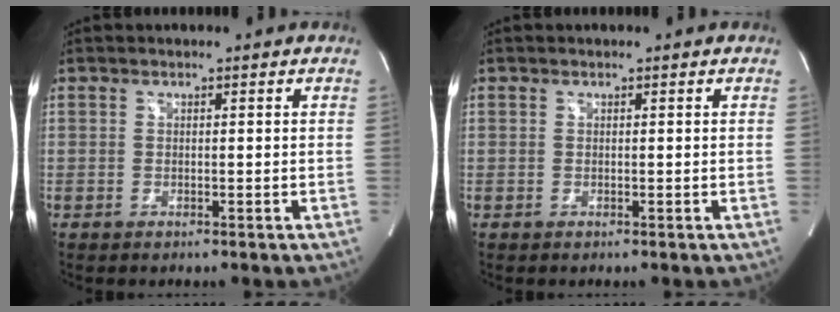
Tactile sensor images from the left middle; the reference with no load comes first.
{"total": 0.0}